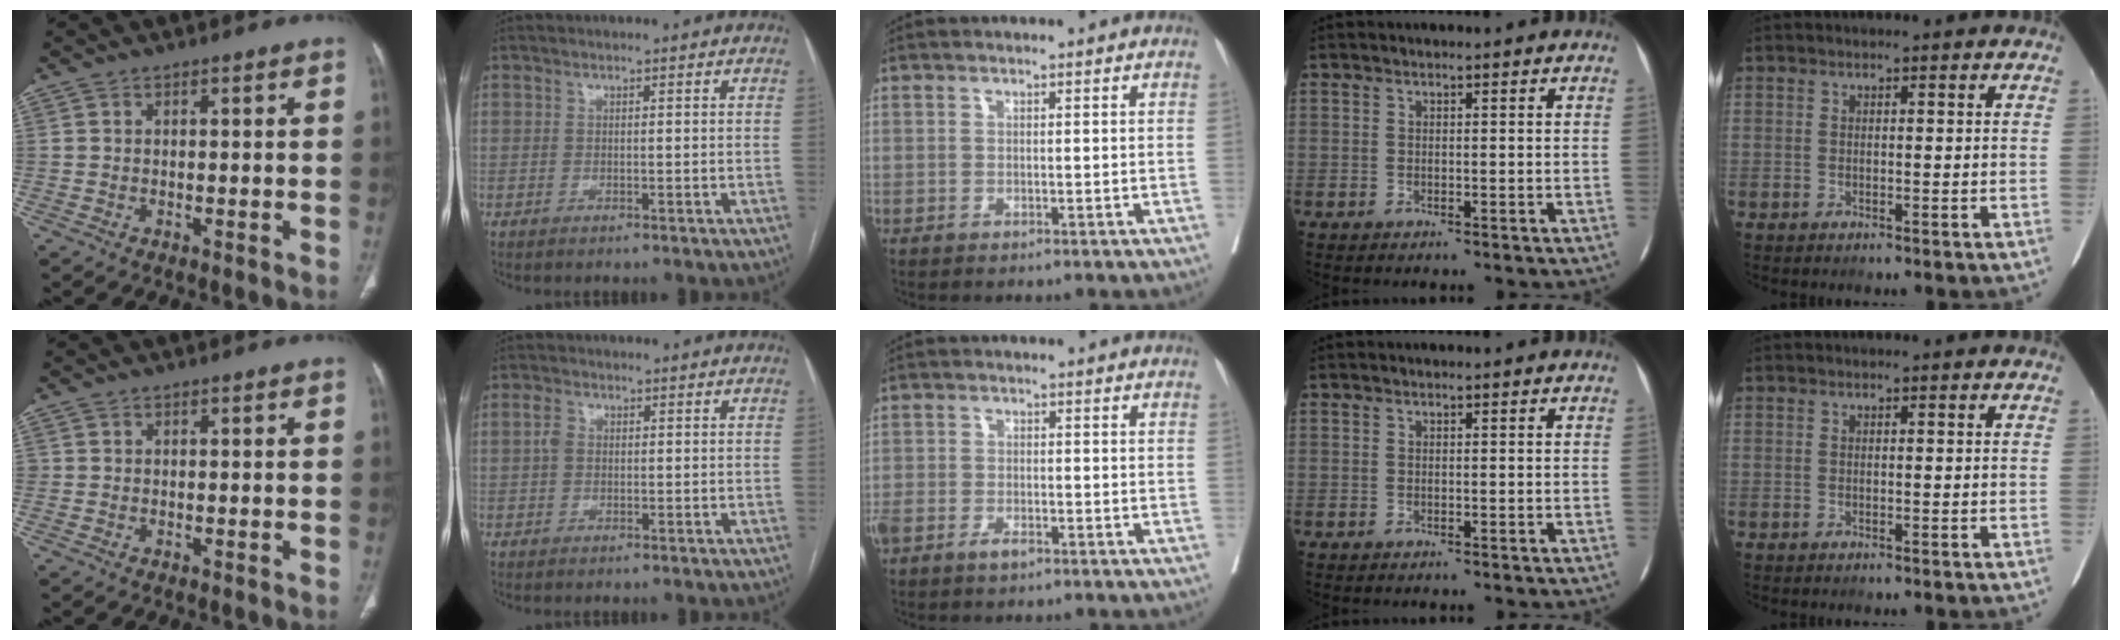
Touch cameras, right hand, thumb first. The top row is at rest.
{"index": {"total": 1.9, "force": [0.4, 1.4, 1.1], "torque": [-0.036, 0.015, 0.010]}, "middle": {"total": 4.1, "force": [-2.5, 2.1, 2.5], "torque": [-0.052, 0.003, -0.040]}}